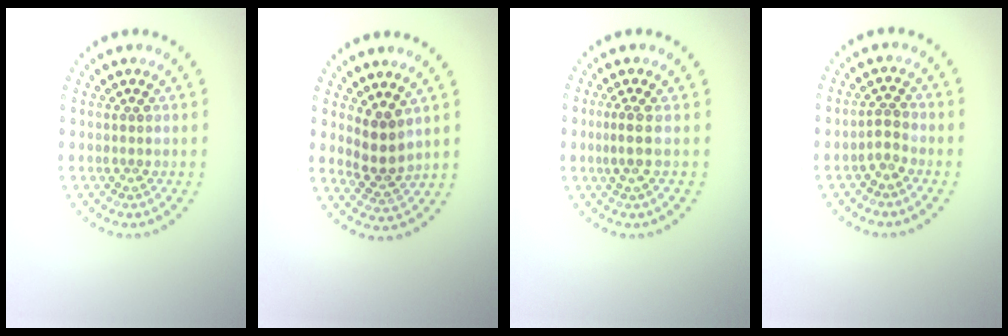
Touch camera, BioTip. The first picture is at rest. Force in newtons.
{"total": 2.6, "press": 2.0, "slide": 1.6}
{"total": 1.8, "press": 1.3, "slide": 1.3}
{"total": 1.6, "press": 1.3, "slide": 1.0}